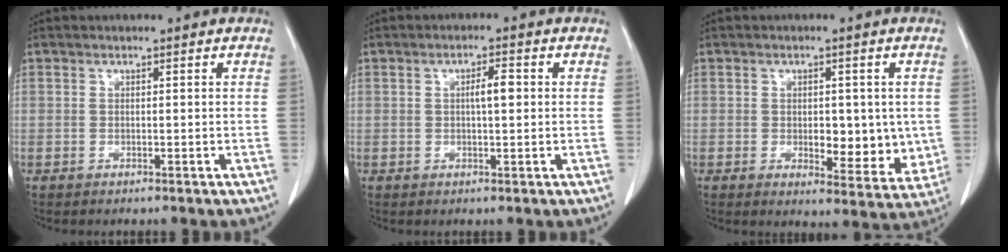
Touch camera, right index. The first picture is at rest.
{"total": 2.8, "force": [0.3, 0.5, 2.7], "torque": [-0.048, 0.002, 0.005]}
{"total": 9.1, "force": [-0.6, 4.3, 7.9], "torque": [-0.090, -0.012, 0.003]}